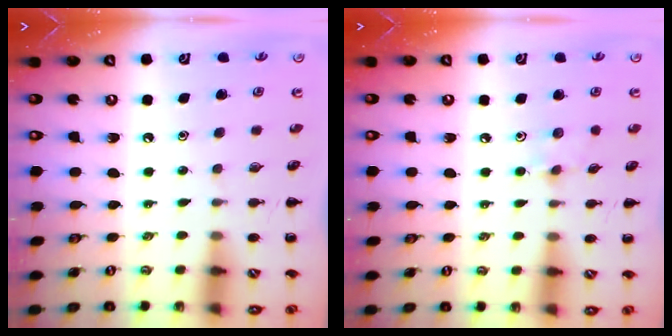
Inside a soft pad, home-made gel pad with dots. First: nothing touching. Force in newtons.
{"total": 5.5, "press": 5.2, "slide": 1.5}